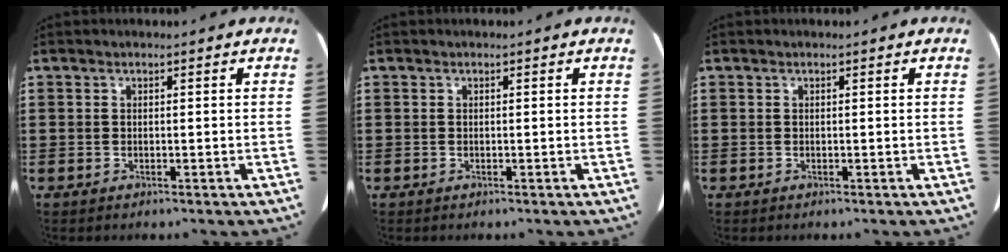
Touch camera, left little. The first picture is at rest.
{"total": 0.0}
{"total": 0.0}